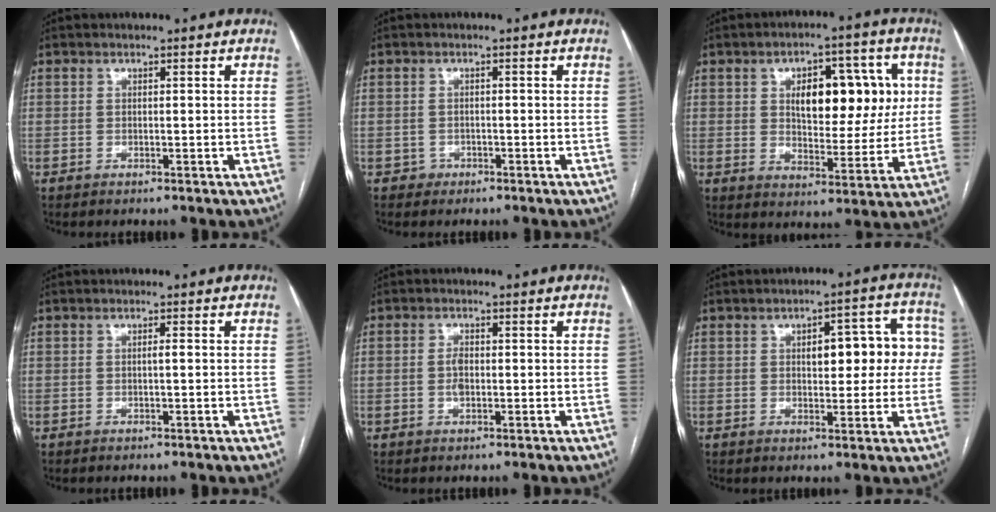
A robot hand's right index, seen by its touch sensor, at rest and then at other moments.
{"total": 1.3, "force": [-0.8, 1.1, -0.1], "torque": [0.005, 0.006, -0.015]}
{"total": 13.1, "force": [3.1, 6.4, 11.0], "torque": [-0.152, 0.024, 0.053]}
{"total": 0.6, "force": [0.0, 0.0, 0.6], "torque": [-0.010, 0.001, -0.001]}
{"total": 2.1, "force": [-0.3, 1.1, 1.8], "torque": [-0.036, 0.002, -0.005]}
{"total": 9.3, "force": [1.2, 4.0, 8.3], "torque": [-0.095, 0.036, 0.018]}